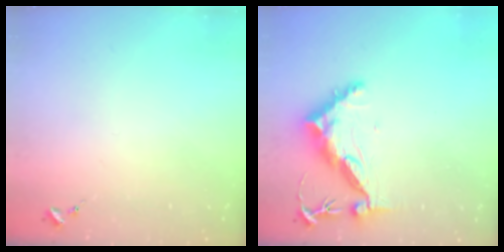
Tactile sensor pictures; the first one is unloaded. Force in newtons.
{"total": 10.4, "press": 10.3, "slide": 0.9}